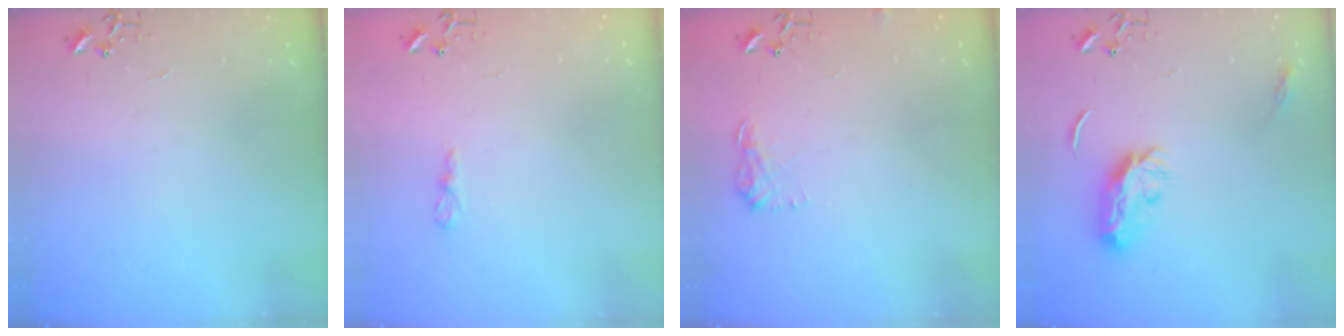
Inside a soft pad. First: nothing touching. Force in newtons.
{"total": 4.4, "press": 4.4, "slide": 0.6}
{"total": 7.6, "press": 7.6, "slide": 0.3}
{"total": 9.9, "press": 9.9, "slide": 0.3}